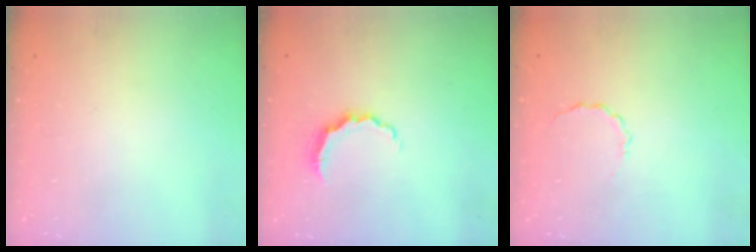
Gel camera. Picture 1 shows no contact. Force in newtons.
{"total": 5.1, "press": 5.1, "slide": 0.6}
{"total": 2.9, "press": 2.7, "slide": 0.9}